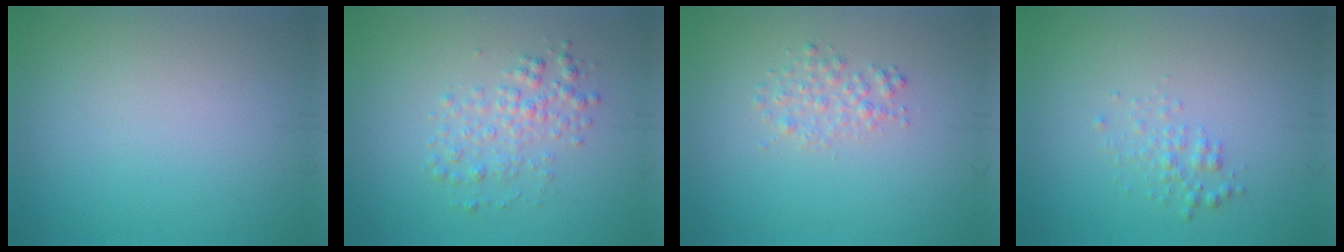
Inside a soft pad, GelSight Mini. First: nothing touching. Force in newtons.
{"total": 2.5, "press": 2.5, "slide": 0.0}
{"total": 1.6, "press": 1.6, "slide": 0.1}
{"total": 1.3, "press": 1.3, "slide": 0.0}